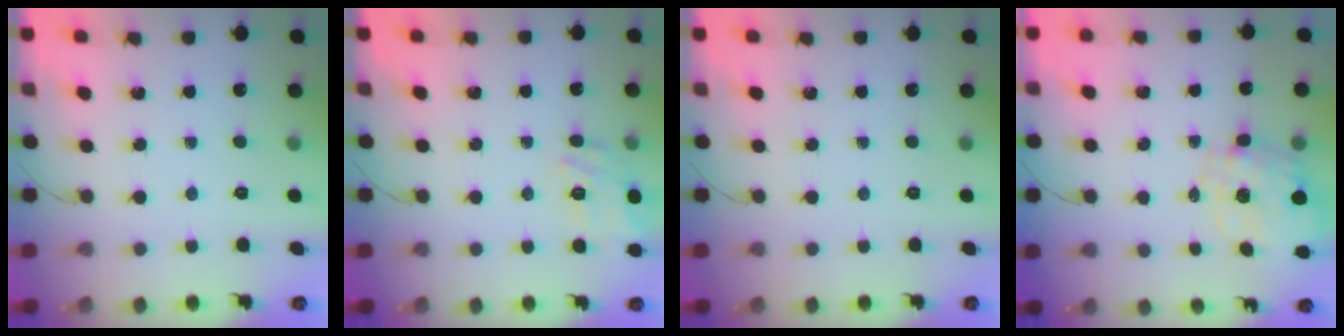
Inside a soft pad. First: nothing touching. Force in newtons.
{"total": 14.5, "press": 14.4, "slide": 1.7}
{"total": 0.0}
{"total": 2.5, "press": 2.3, "slide": 0.9}